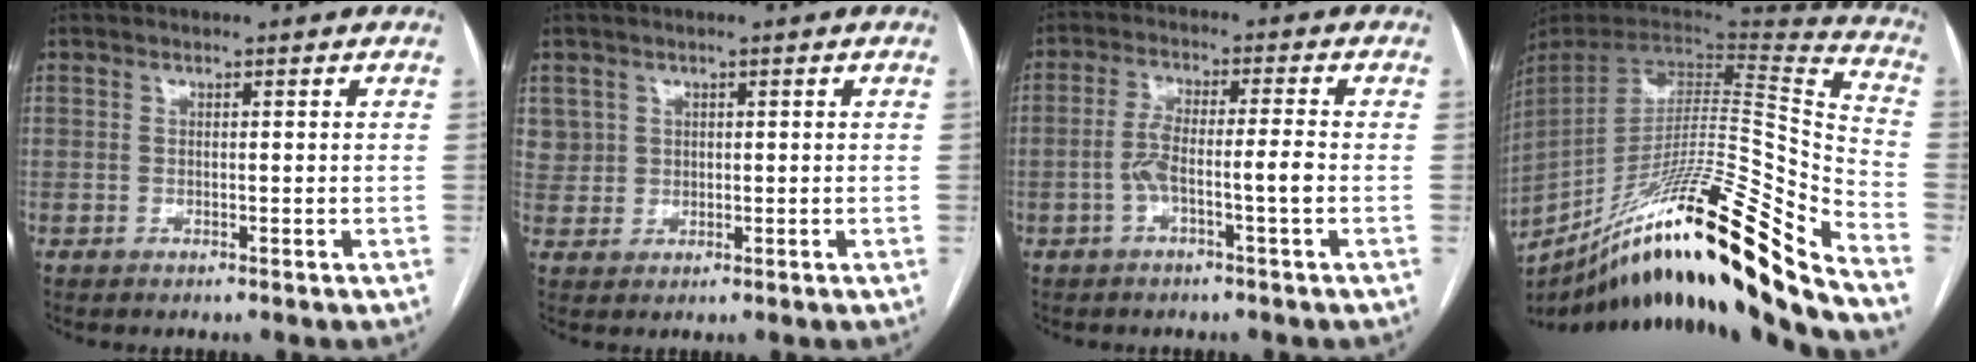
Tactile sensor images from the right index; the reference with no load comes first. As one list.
[{"total": 3.3, "force": [1.5, 3.0, -0.1], "torque": [0.018, 0.009, 0.027]}, {"total": 5.4, "force": [-1.7, 0.3, 5.1], "torque": [-0.105, 0.019, -0.028]}, {"total": 31.9, "force": [-22.3, 0.8, 22.7], "torque": [-0.321, -0.031, -0.363]}]